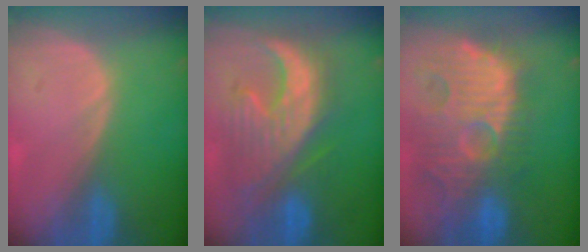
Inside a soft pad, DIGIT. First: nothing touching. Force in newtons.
{"total": 11.3, "press": 10.8, "slide": 3.3}
{"total": 14.2, "press": 12.5, "slide": 6.8}